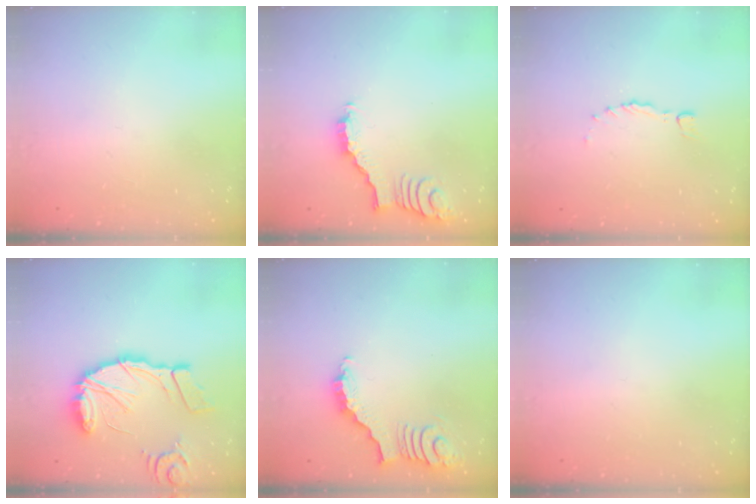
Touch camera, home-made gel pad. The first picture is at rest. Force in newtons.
{"total": 3.0, "press": 2.9, "slide": 0.4}
{"total": 0.0}
{"total": 17.5, "press": 17.4, "slide": 1.8}
{"total": 3.6, "press": 3.6, "slide": 0.6}
{"total": 0.0}